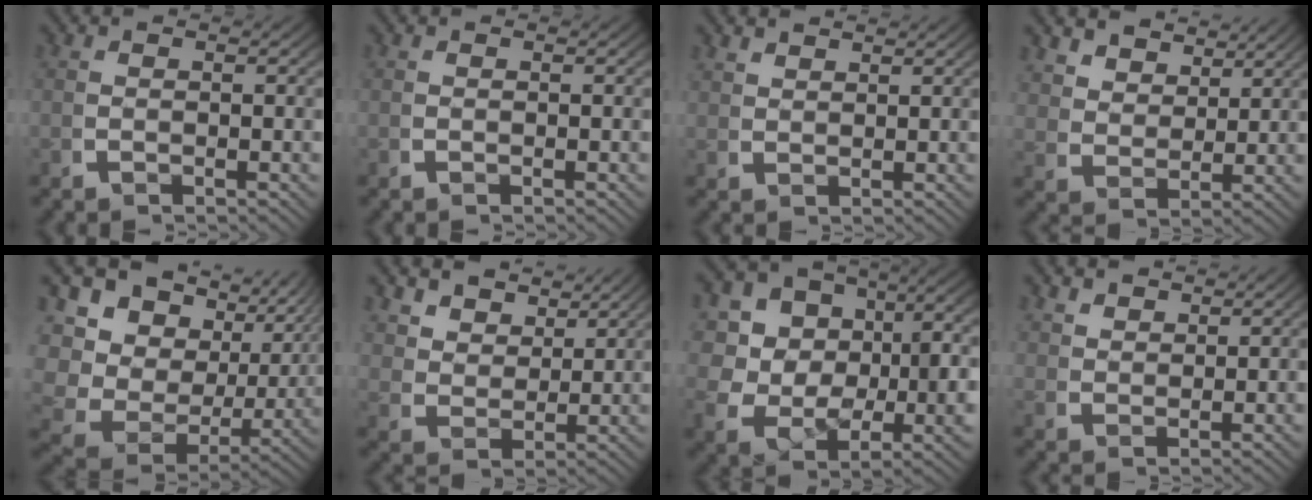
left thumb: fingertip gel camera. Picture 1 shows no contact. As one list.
[{"total": 0.0}, {"total": 2.1, "force": [2.1, -0.1, -0.1], "torque": [0.004, 0.003, 0.046]}, {"total": 4.5, "force": [3.8, 1.9, 1.6], "torque": [-0.028, -0.005, 0.073]}, {"total": 14.3, "force": [2.0, 10.6, 9.4], "torque": [-0.185, -0.009, 0.022]}, {"total": 5.1, "force": [3.8, 2.5, 2.1], "torque": [-0.041, -0.008, 0.073]}, {"total": 10.8, "force": [0.4, 8.2, 6.9], "torque": [-0.159, -0.046, 0.019]}, {"total": 3.1, "force": [3.0, 0.5, 0.4], "torque": [0.000, 0.002, 0.062]}]